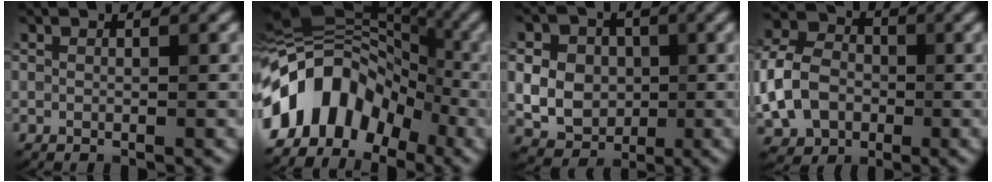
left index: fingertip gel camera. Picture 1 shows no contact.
{"total": 11.7, "force": [-3.8, 8.0, 7.7], "torque": [-0.136, 0.026, -0.083]}
{"total": 10.5, "force": [1.3, 9.1, 5.1], "torque": [-0.107, 0.036, 0.011]}
{"total": 7.5, "force": [-1.6, 5.6, 4.7], "torque": [-0.120, 0.002, -0.040]}